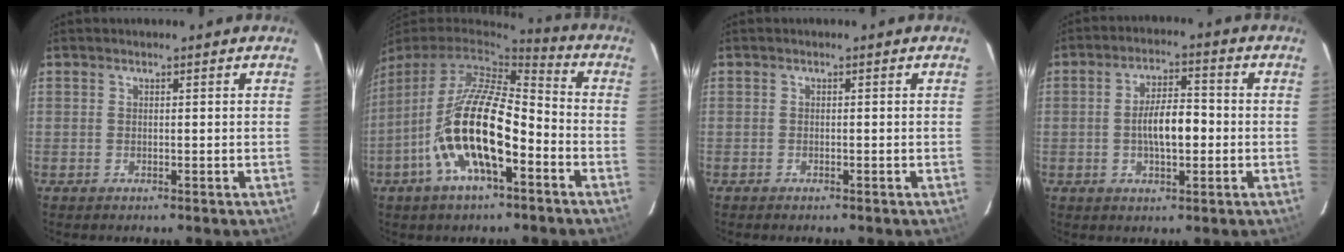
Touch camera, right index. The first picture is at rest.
{"total": 17.5, "force": [-6.8, 6.0, 14.9], "torque": [-0.282, -0.017, -0.129]}
{"total": 0.6, "force": [-0.5, 0.1, 0.2], "torque": [-0.003, 0.000, -0.009]}
{"total": 7.4, "force": [-1.0, 2.8, 6.7], "torque": [-0.122, 0.008, -0.012]}